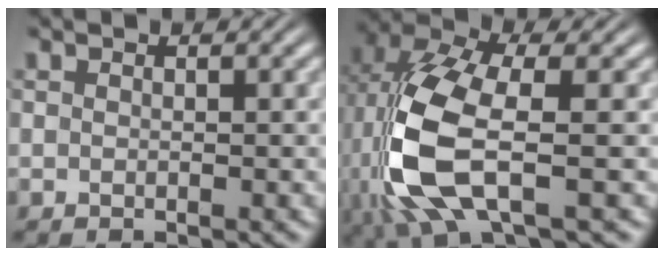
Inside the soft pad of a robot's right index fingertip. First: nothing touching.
{"total": 10.3, "force": [-0.4, 5.6, 8.7], "torque": [-0.222, -0.037, 0.016]}